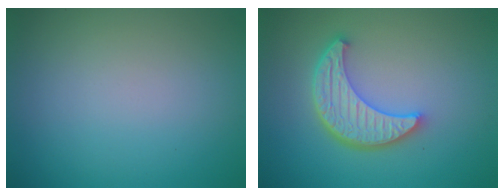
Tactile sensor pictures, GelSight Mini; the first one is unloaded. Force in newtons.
{"total": 5.5, "press": 4.2, "slide": 3.6}